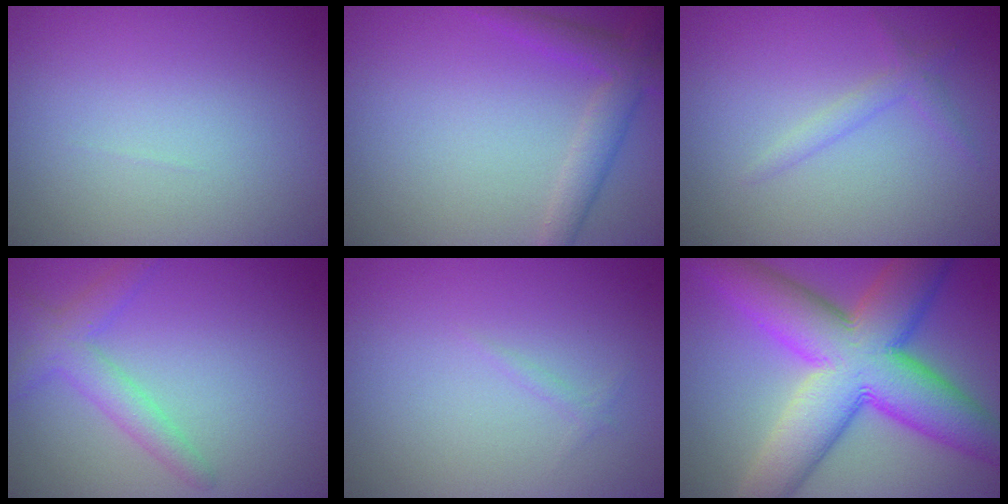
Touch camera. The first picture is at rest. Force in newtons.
{"total": 3.0, "press": 3.0, "slide": 0.0}
{"total": 1.3, "press": 1.3, "slide": 0.1}
{"total": 2.9, "press": 2.9, "slide": 0.1}
{"total": 0.5, "press": 0.5, "slide": 0.0}
{"total": 13.4, "press": 13.4, "slide": 0.3}